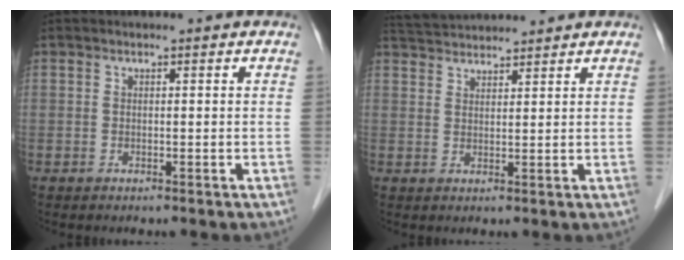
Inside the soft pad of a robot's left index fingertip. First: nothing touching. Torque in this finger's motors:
{"motor_torque": [-0.29, -0.29, 0.06, 0.02]}